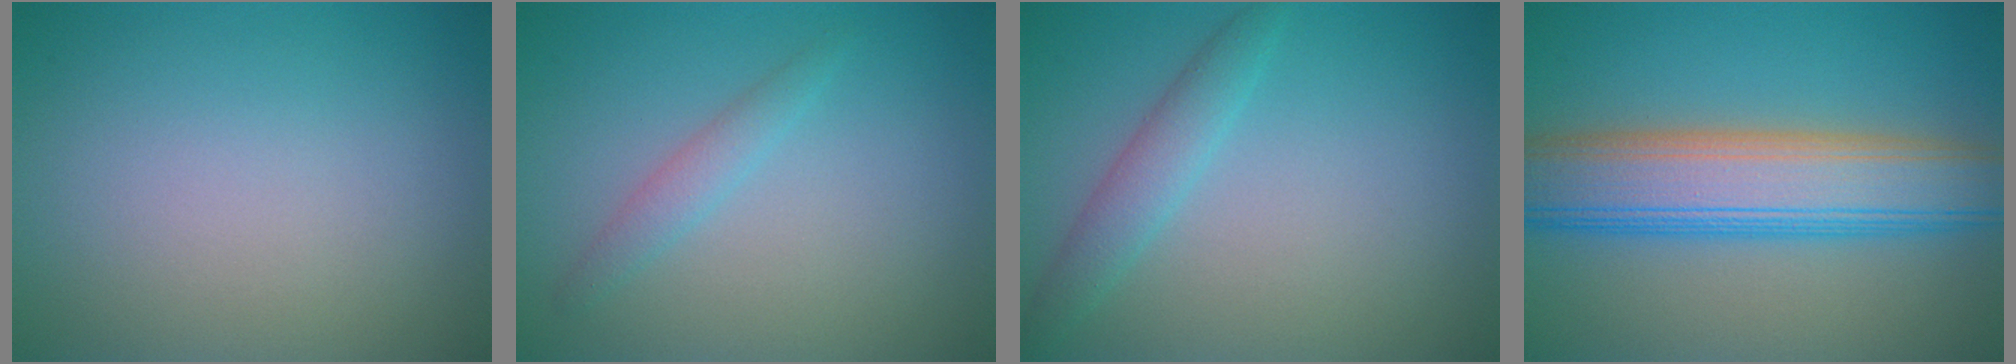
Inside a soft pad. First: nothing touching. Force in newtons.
{"total": 1.4, "press": 1.4, "slide": 0.1}
{"total": 2.3, "press": 2.3, "slide": 0.1}
{"total": 8.9, "press": 8.9, "slide": 0.4}